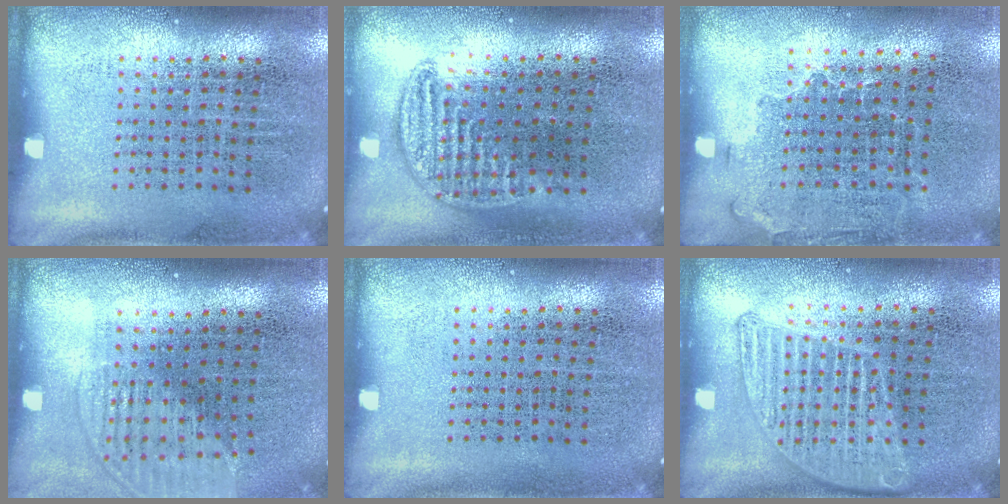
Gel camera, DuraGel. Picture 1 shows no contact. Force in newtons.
{"total": 0.8, "press": 0.8, "slide": 0.1}
{"total": 1.4, "press": 1.1, "slide": 0.9}
{"total": 1.4, "press": 1.3, "slide": 0.7}
{"total": 0.0}
{"total": 1.2, "press": 1.2, "slide": 0.1}